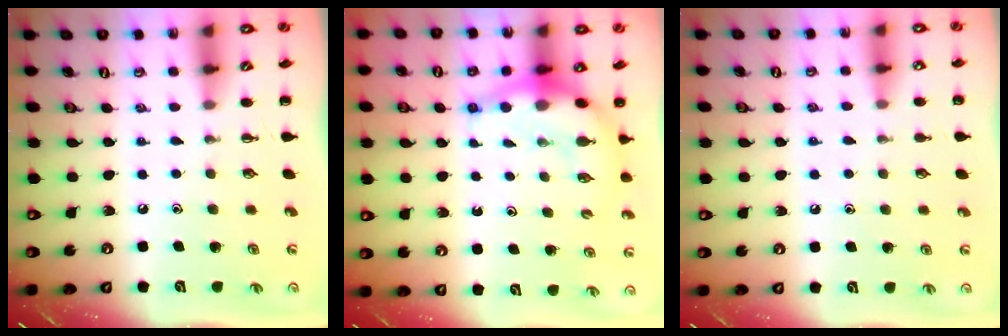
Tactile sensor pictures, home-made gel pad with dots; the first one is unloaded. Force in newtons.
{"total": 9.3, "press": 9.0, "slide": 2.2}
{"total": 6.8, "press": 6.6, "slide": 1.5}